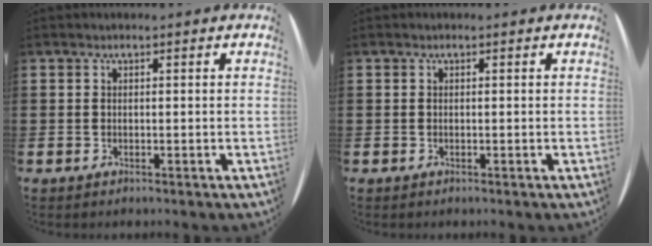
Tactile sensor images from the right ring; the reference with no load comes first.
{"total": 0.0}